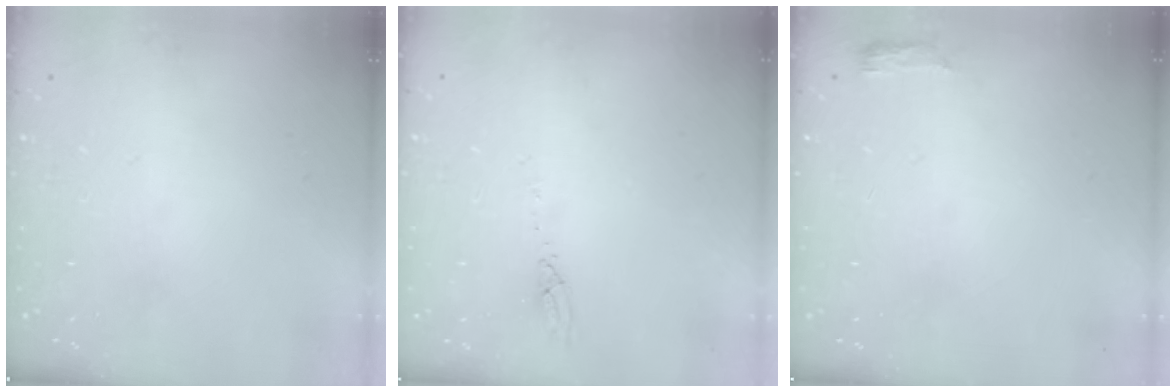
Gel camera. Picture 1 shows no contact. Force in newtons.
{"total": 2.7, "press": 2.7, "slide": 0.2}
{"total": 3.7, "press": 3.5, "slide": 1.3}